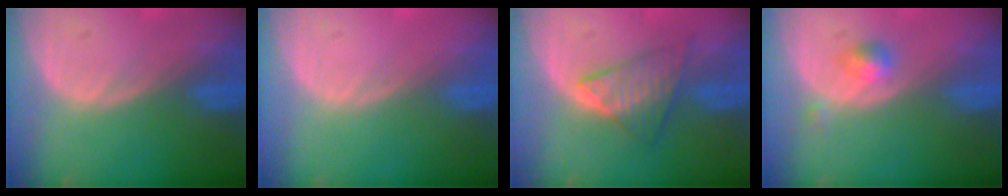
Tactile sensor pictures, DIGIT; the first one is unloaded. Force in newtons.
{"total": 0.0}
{"total": 5.9, "press": 5.9, "slide": 0.8}
{"total": 2.4, "press": 2.1, "slide": 1.1}